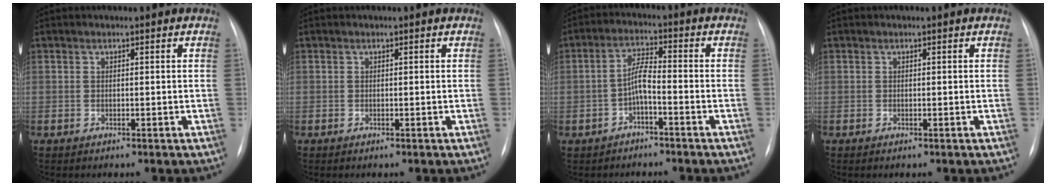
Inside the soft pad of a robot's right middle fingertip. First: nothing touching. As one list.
[{"total": 0.0}, {"total": 3.7, "force": [-1.5, 0.8, 3.3], "torque": [-0.070, 0.016, -0.029]}, {"total": 0.0}]